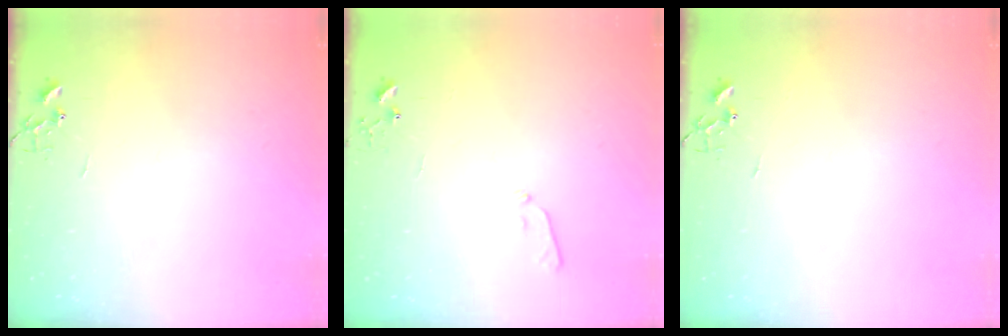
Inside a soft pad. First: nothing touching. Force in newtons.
{"total": 4.8, "press": 4.7, "slide": 1.0}
{"total": 0.0}